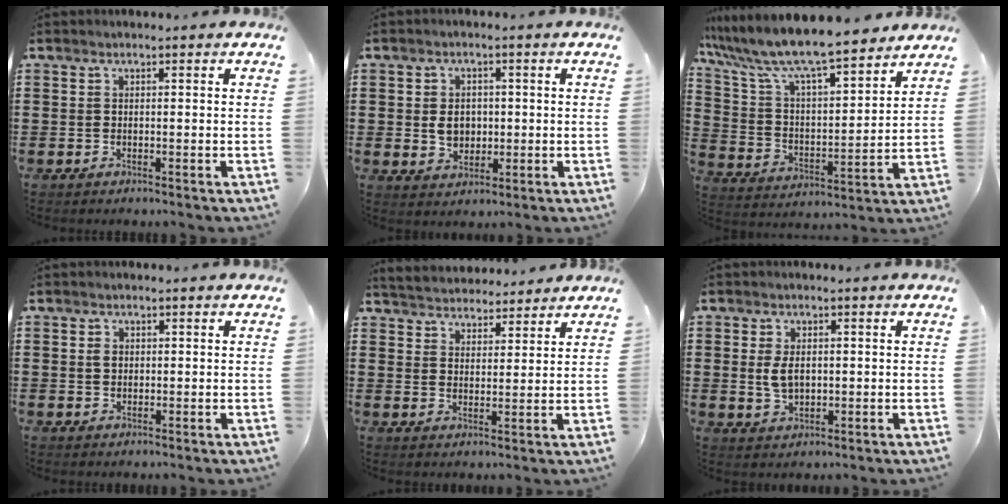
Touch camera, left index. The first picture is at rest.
{"total": 4.2, "force": [0.2, 3.3, 2.6], "torque": [-0.043, 0.004, -0.003]}
{"total": 9.2, "force": [8.3, 0.6, 4.0], "torque": [-0.115, -0.056, 0.139]}
{"total": 1.4, "force": [0.4, 1.1, 0.7], "torque": [-0.009, 0.003, 0.005]}
{"total": 3.9, "force": [3.8, 0.7, -0.3], "torque": [-0.013, -0.018, 0.067]}
{"total": 3.8, "force": [0.4, 2.2, 3.1], "torque": [-0.079, 0.001, 0.002]}